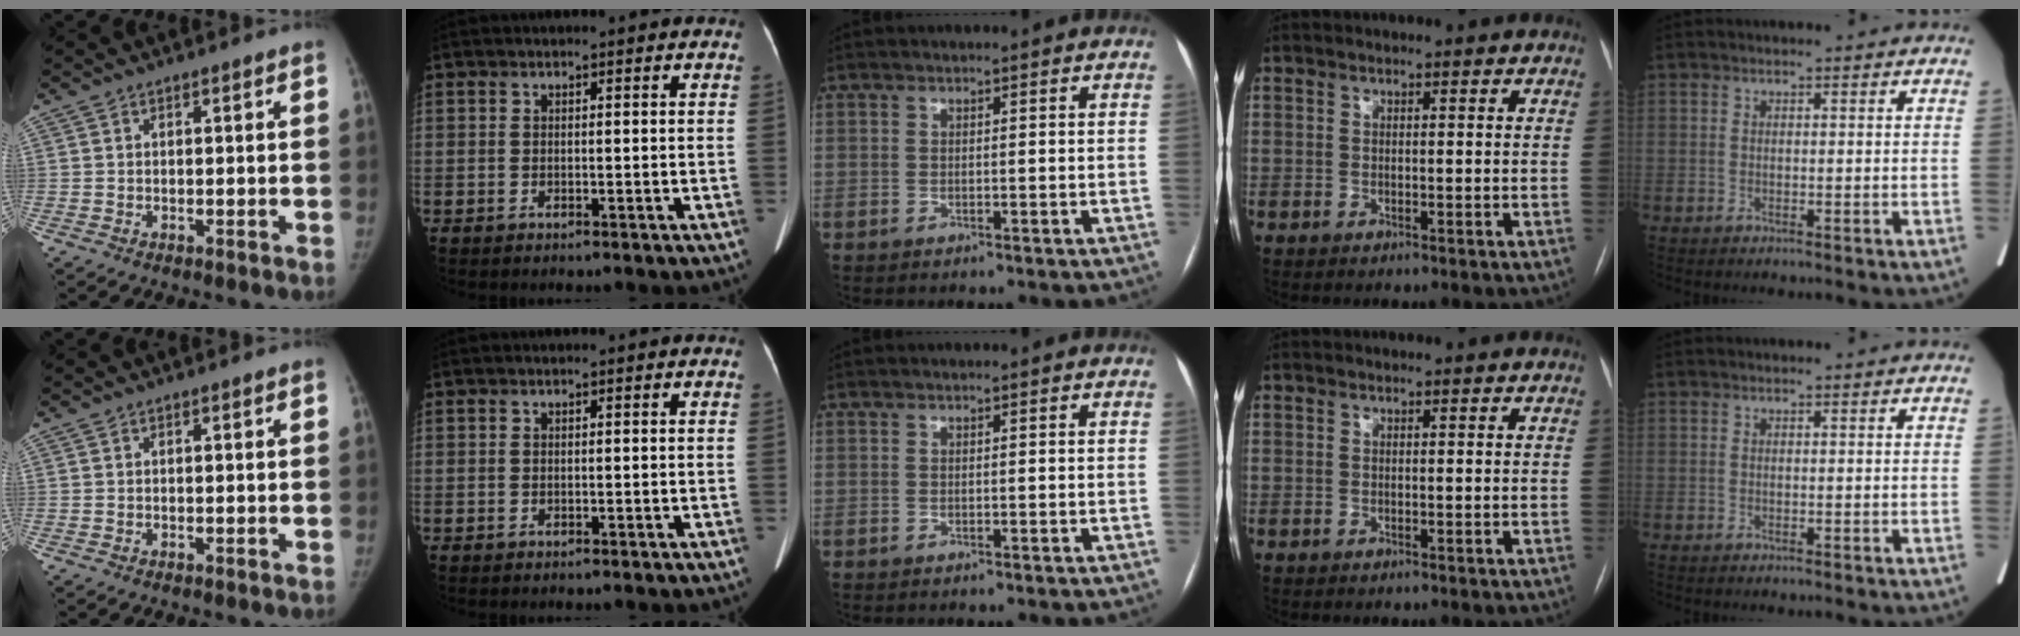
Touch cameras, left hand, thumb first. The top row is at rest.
{}